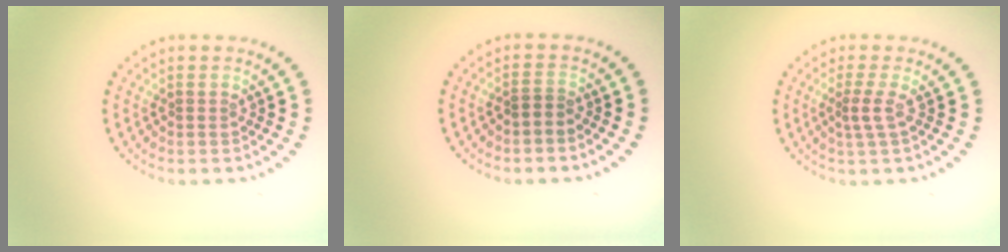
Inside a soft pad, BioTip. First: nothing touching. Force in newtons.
{"total": 0.8, "press": 0.5, "slide": 0.6}
{"total": 1.5, "press": 1.0, "slide": 1.2}